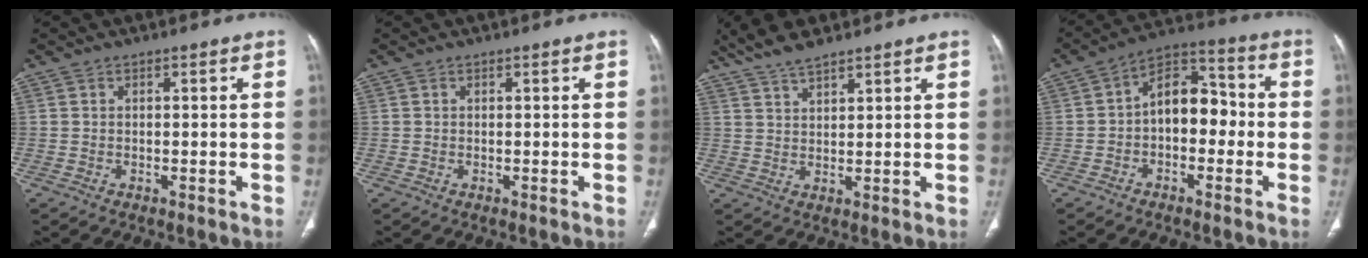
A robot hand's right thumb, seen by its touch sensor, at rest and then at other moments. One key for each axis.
{"total": 0.0}
{"total": 6.7, "fx": 5.5, "fy": 1.7, "fz": 3.5, "tx": -0.065, "ty": -0.011, "tz": 0.108}
{"total": 10.5, "fx": -1.1, "fy": 6.8, "fz": 7.9, "tx": -0.083, "ty": 0.040, "tz": -0.036}